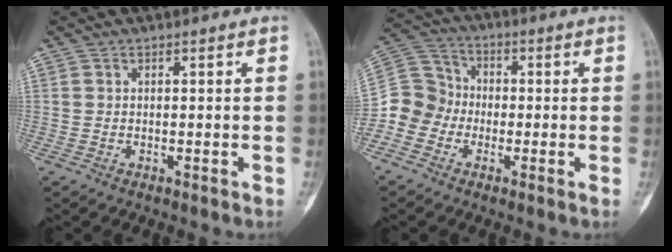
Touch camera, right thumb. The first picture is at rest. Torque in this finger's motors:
{"motor_torque": [0.97, 1.05, 0.53, -0.81, -0.06]}